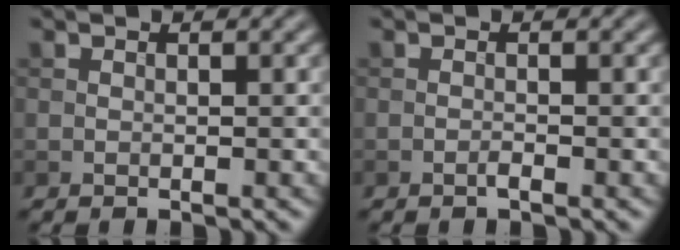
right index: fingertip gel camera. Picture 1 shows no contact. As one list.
[{"total": 0.6, "force": [-0.4, 0.1, 0.5], "torque": [-0.008, 0.002, -0.010]}]